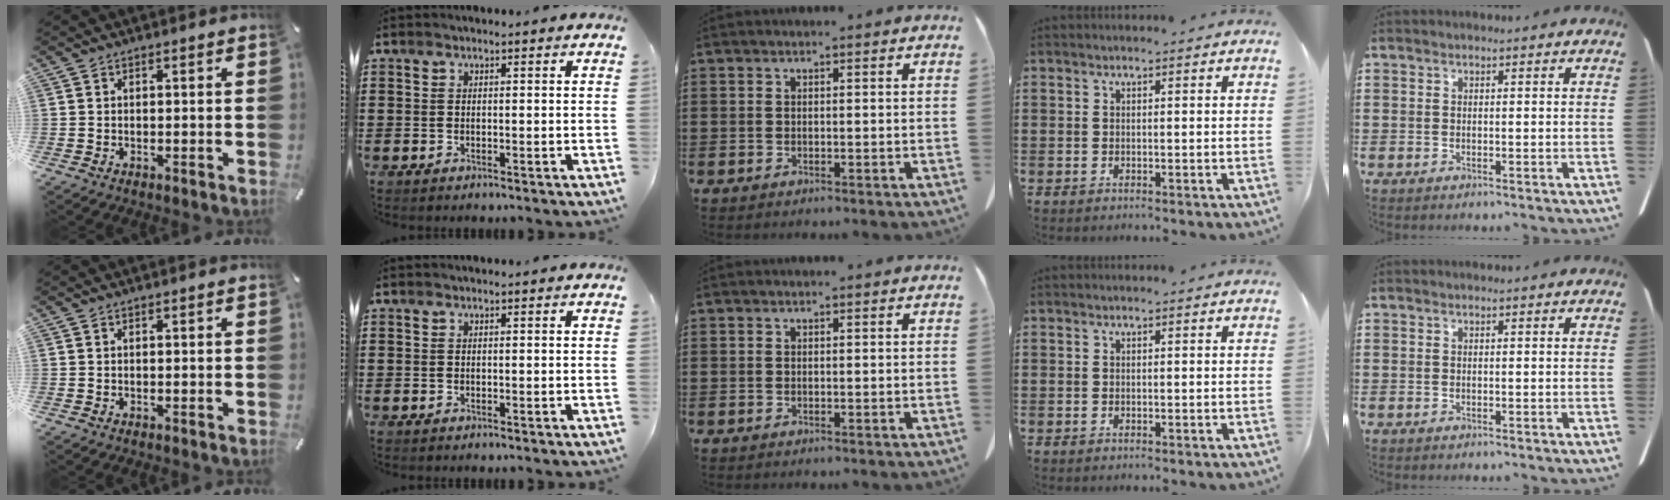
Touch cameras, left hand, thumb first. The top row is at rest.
{}